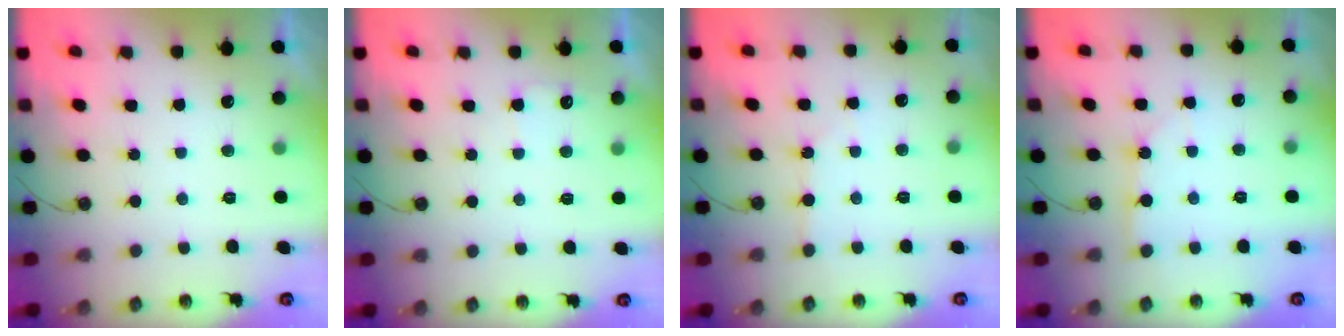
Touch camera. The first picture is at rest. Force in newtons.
{"total": 4.6, "press": 4.5, "slide": 0.6}
{"total": 2.4, "press": 2.3, "slide": 0.3}
{"total": 3.0, "press": 3.0, "slide": 0.4}